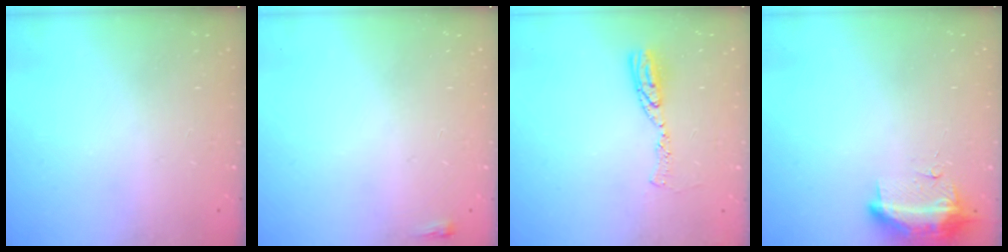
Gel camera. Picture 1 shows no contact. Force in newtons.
{"total": 2.0, "press": 2.0, "slide": 0.5}
{"total": 8.2, "press": 8.1, "slide": 0.7}
{"total": 19.3, "press": 12.1, "slide": 15.1}